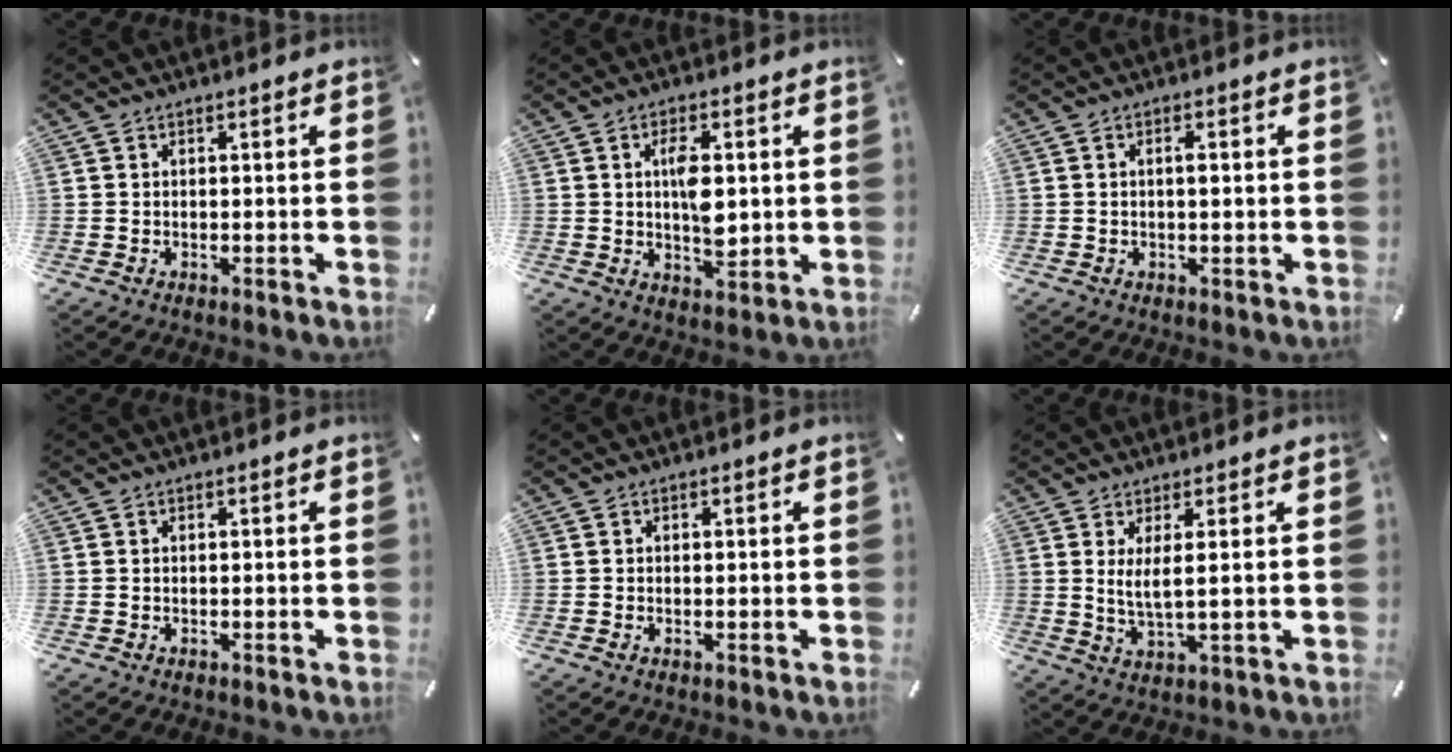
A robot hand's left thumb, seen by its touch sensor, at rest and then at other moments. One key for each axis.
{"total": 7.6, "fx": 1.0, "fy": 4.0, "fz": 6.4, "tx": -0.116, "ty": -0.004, "tz": 0.009}
{"total": 1.7, "fx": 0.3, "fy": 0.6, "fz": 1.6, "tx": -0.026, "ty": -0.003, "tz": 0.004}
{"total": 0.0}
{"total": 0.0}
{"total": 4.9, "fx": 1.8, "fy": 0.3, "fz": 4.5, "tx": -0.094, "ty": -0.009, "tz": 0.033}